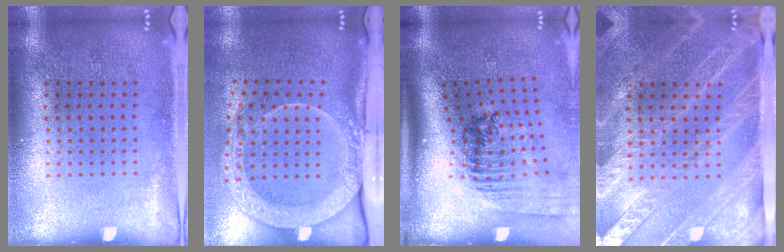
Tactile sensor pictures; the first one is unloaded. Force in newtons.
{"total": 2.9, "press": 2.1, "slide": 2.0}
{"total": 1.8, "press": 1.4, "slide": 1.2}
{"total": 3.6, "press": 3.2, "slide": 1.6}